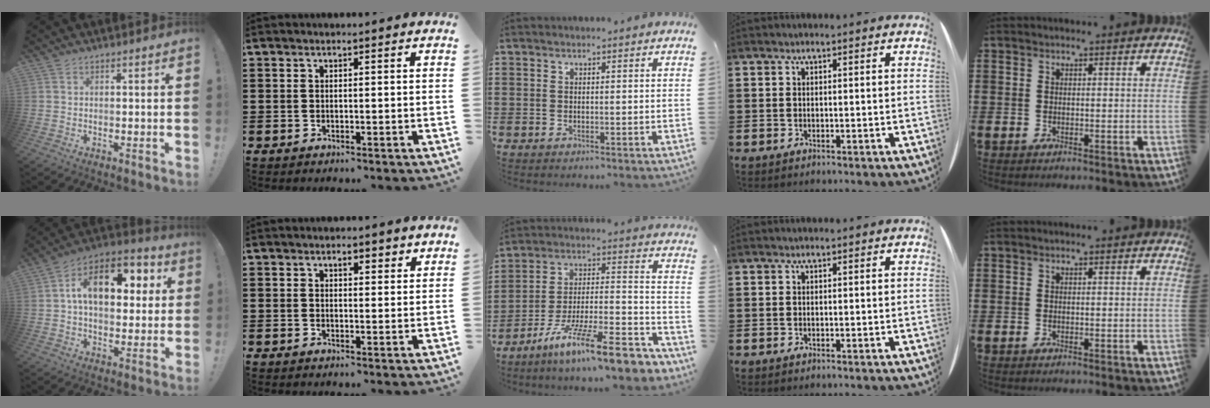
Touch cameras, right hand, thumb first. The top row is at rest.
{"thumb": {"total": 16.0, "force": [4.0, 9.5, 12.3], "torque": [-0.176, -0.002, 0.066]}, "index": {"total": 2.1, "force": [1.5, 0.9, 1.2], "torque": [-0.011, -0.001, 0.023]}, "middle": {"total": 13.9, "force": [-10.8, 1.2, 8.6], "torque": [-0.140, 0.024, -0.194]}}